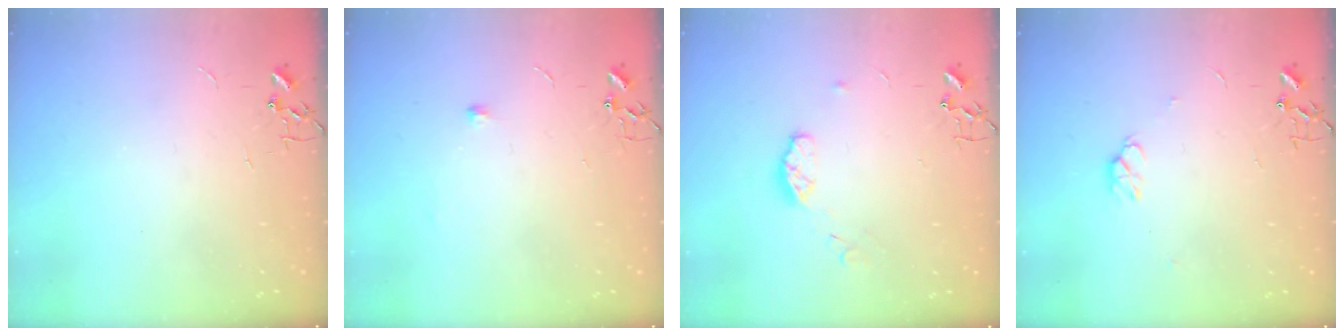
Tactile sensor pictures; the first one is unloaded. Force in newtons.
{"total": 5.4, "press": 5.3, "slide": 0.7}
{"total": 6.7, "press": 6.7, "slide": 0.5}
{"total": 4.8, "press": 4.7, "slide": 0.6}